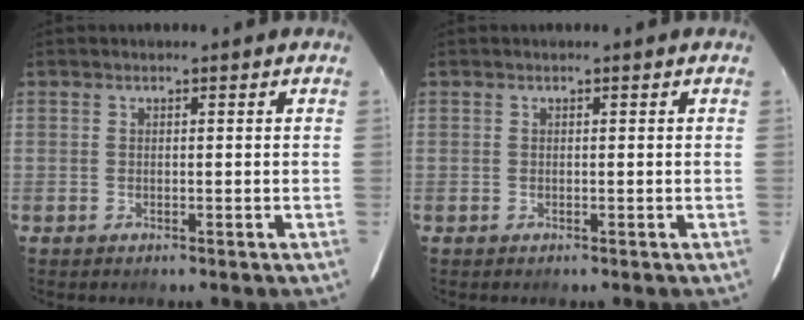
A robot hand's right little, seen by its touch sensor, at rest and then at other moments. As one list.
[{"total": 0.0}]